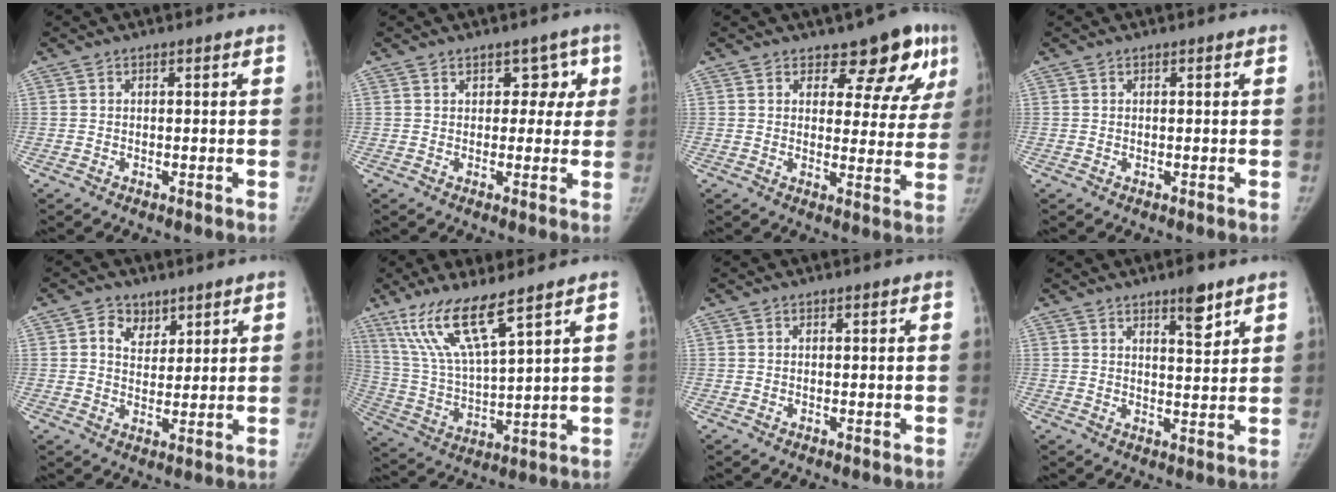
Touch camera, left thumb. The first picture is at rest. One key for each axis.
{"total": 4.5, "fx": 1.9, "fy": 3.3, "fz": 2.4, "tx": 0.014, "ty": -0.003, "tz": 0.018}
{"total": 10.9, "fx": 7.1, "fy": 5.6, "fz": 6.1, "tx": -0.027, "ty": -0.041, "tz": 0.081}
{"total": 0.0}
{"total": 5.0, "fx": 2.7, "fy": 3.7, "fz": 2.0, "tx": -0.012, "ty": -0.016, "tz": 0.048}
{"total": 13.8, "fx": 9.2, "fy": 2.2, "fz": 10.1, "tx": -0.204, "ty": -0.044, "tz": 0.195}
{"total": 0.0}
{"total": 5.6, "fx": 3.7, "fy": 1.4, "fz": 3.9, "tx": -0.046, "ty": -0.026, "tz": 0.055}